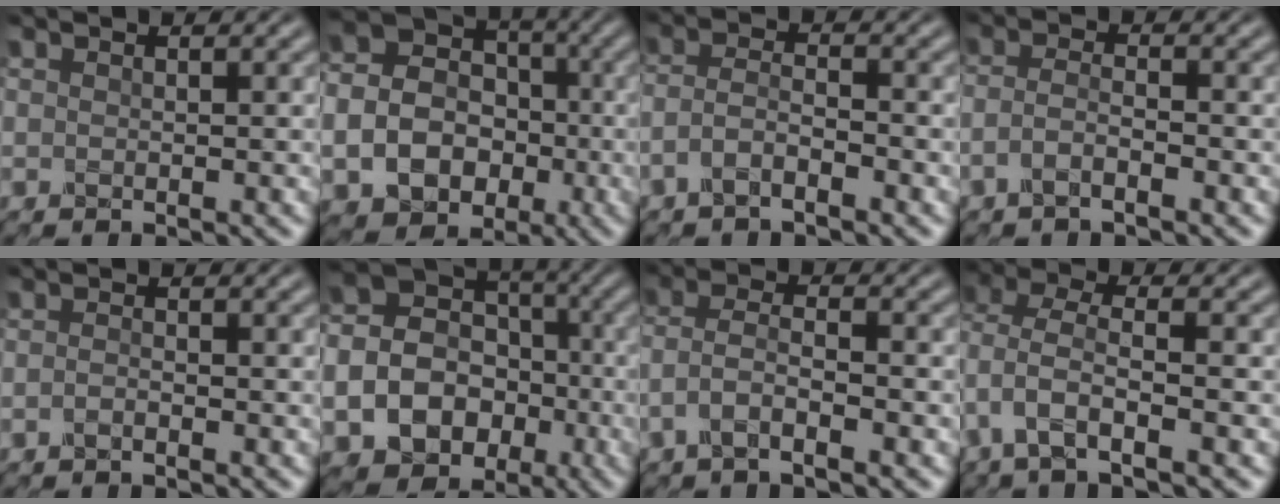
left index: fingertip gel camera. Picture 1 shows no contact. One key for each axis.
{"total": 10.6, "fx": -2.6, "fy": 8.8, "fz": 5.3, "tx": -0.092, "ty": -0.029, "tz": -0.052}
{"total": 2.5, "fx": -1.5, "fy": 0.8, "fz": 1.8, "tx": -0.042, "ty": 0.006, "tz": -0.038}
{"total": 2.0, "fx": -1.1, "fy": 0.6, "fz": 1.6, "tx": -0.033, "ty": 0.004, "tz": -0.029}
{"total": 0.8, "fx": -0.5, "fy": 0.2, "fz": 0.6, "tx": -0.013, "ty": -0.001, "tz": -0.011}
{"total": 16.8, "fx": -5.3, "fy": 14.6, "fz": 6.2, "tx": -0.150, "ty": -0.033, "tz": -0.093}
{"total": 3.5, "fx": -1.7, "fy": 1.0, "fz": 2.9, "tx": -0.062, "ty": 0.006, "tz": -0.040}
{"total": 4.8, "fx": -1.6, "fy": 2.1, "fz": 3.9, "tx": -0.089, "ty": 0.000, "tz": -0.041}